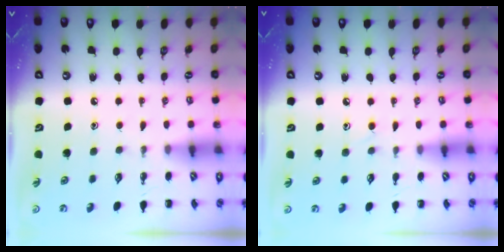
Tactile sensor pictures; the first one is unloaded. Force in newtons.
{"total": 6.4, "press": 6.0, "slide": 2.3}